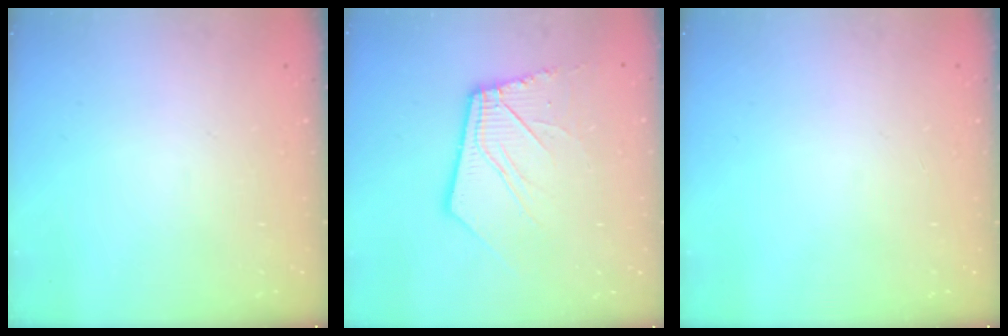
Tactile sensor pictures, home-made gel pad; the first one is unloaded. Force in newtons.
{"total": 12.4, "press": 12.3, "slide": 1.7}
{"total": 0.0}